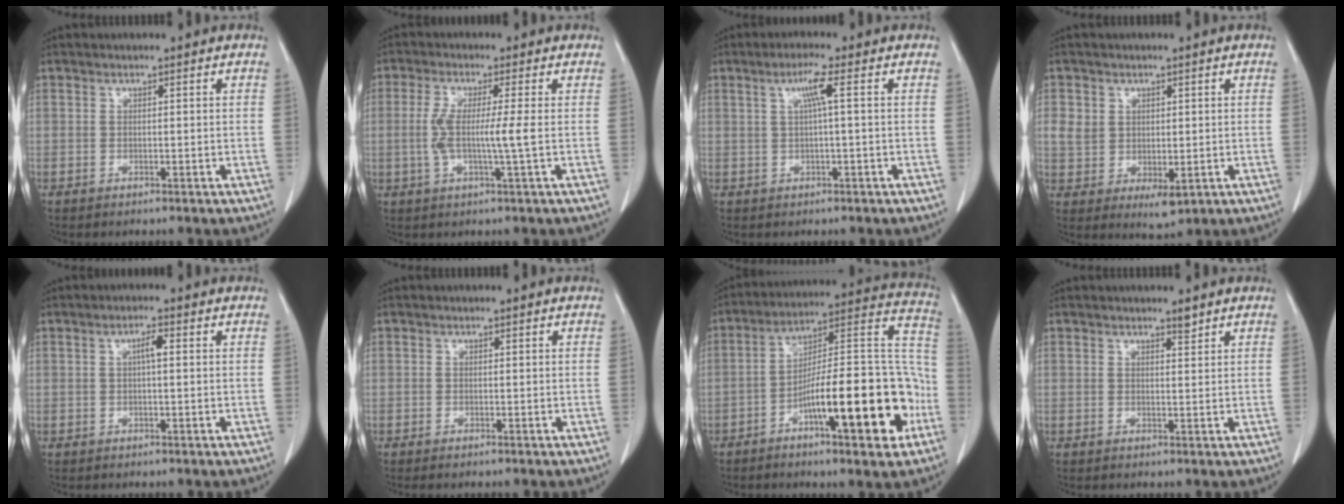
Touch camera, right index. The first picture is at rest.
{"total": 5.8, "force": [-0.4, -0.4, 5.8], "torque": [-0.119, -0.005, -0.008]}
{"total": 3.5, "force": [0.9, -0.5, 3.3], "torque": [-0.066, 0.006, 0.017]}
{"total": 6.2, "force": [0.8, 4.8, 3.8], "torque": [-0.065, -0.006, 0.030]}
{"total": 2.0, "force": [0.3, 0.3, 2.0], "torque": [-0.035, 0.005, 0.004]}
{"total": 0.8, "force": [-0.7, 0.1, 0.5], "torque": [-0.011, -0.002, -0.010]}
{"total": 20.7, "force": [-8.0, 3.9, 18.7], "torque": [-0.257, 0.025, -0.118]}
{"total": 1.1, "force": [0.9, 0.1, 0.5], "torque": [-0.012, -0.005, 0.015]}